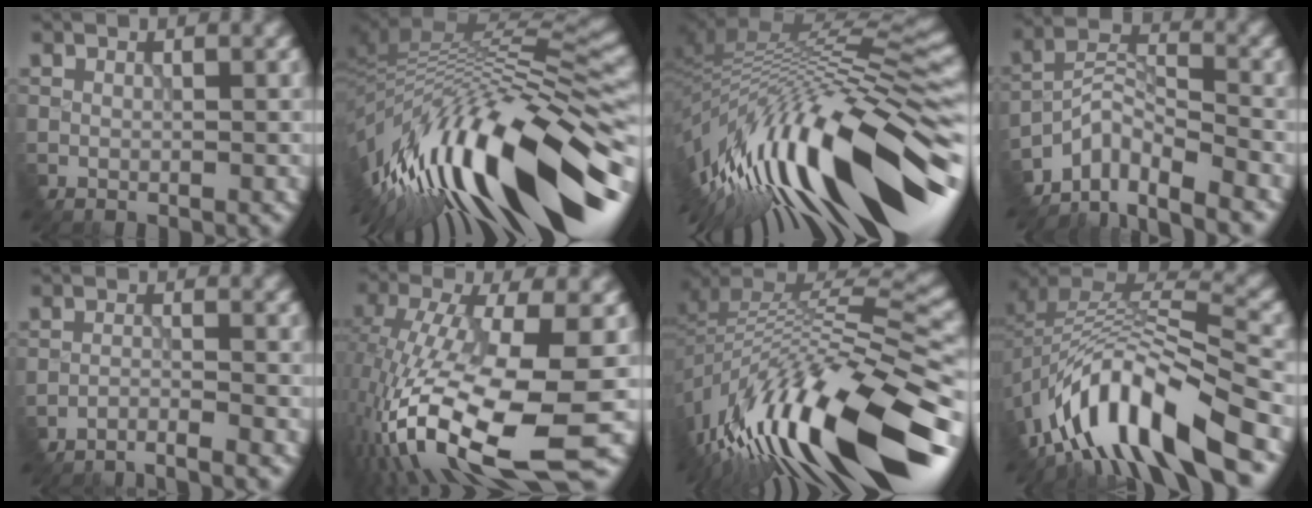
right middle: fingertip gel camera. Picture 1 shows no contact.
{"total": 15.8, "force": [-6.2, 5.3, 13.5], "torque": [-0.235, 0.029, -0.109]}
{"total": 16.0, "force": [-5.3, 5.3, 14.1], "torque": [-0.240, 0.026, -0.095]}
{"total": 5.3, "force": [-4.7, 1.5, 2.1], "torque": [-0.029, 0.004, -0.099]}
{"total": 2.5, "force": [-2.3, 0.0, 0.8], "torque": [-0.015, 0.003, -0.051]}
{"total": 14.6, "force": [-5.2, 4.8, 12.8], "torque": [-0.261, -0.021, -0.087]}
{"total": 16.1, "force": [-8.2, 5.7, 12.6], "torque": [-0.220, 0.016, -0.145]}
{"total": 11.8, "force": [-6.9, 4.1, 8.6], "torque": [-0.153, 0.012, -0.118]}